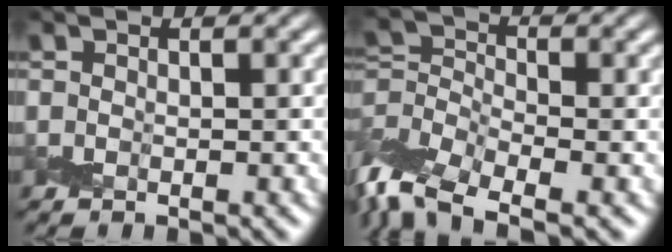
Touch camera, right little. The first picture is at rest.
{"total": 6.8, "force": [-4.6, 2.8, 4.2], "torque": [-0.085, -0.003, -0.108]}